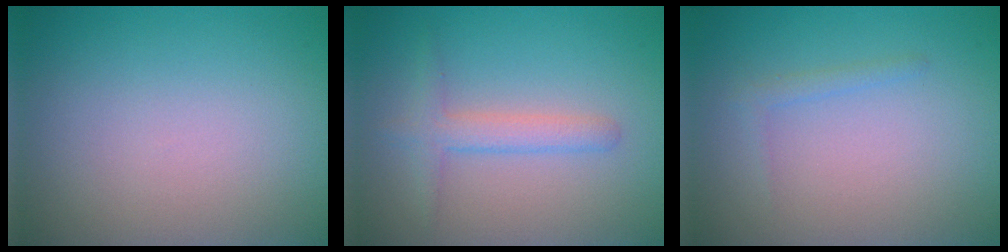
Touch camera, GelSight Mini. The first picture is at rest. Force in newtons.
{"total": 2.3, "press": 2.3, "slide": 0.2}
{"total": 0.8, "press": 0.8, "slide": 0.1}